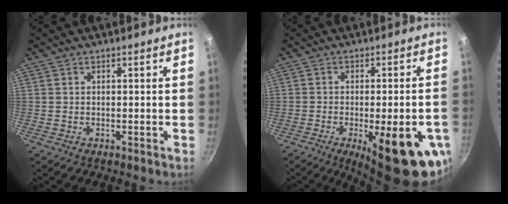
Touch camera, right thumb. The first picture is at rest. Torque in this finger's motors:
{"motor_torque": [2.61, 2.38, 2.04, -0.64, 0.39]}